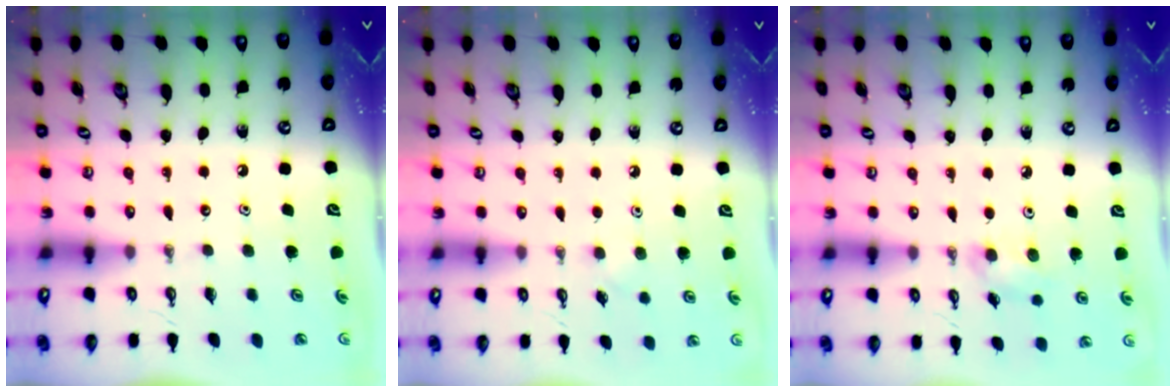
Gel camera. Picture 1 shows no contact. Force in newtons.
{"total": 3.9, "press": 3.8, "slide": 0.8}
{"total": 6.4, "press": 5.7, "slide": 3.0}